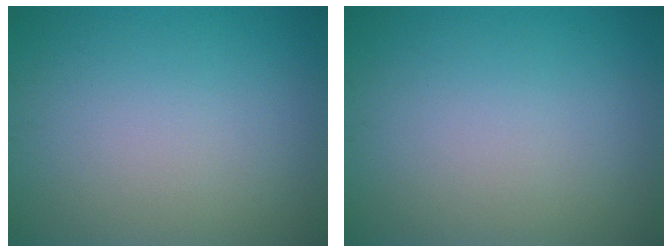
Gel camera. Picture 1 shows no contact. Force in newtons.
{"total": 0.0}